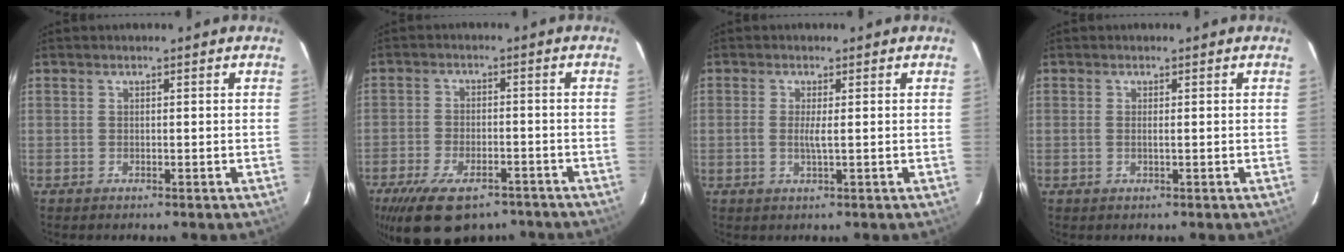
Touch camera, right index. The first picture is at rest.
{"total": 15.9, "force": [-11.1, 7.0, 8.9], "torque": [-0.192, -0.024, -0.174]}
{"total": 1.9, "force": [-0.1, -0.1, 1.9], "torque": [-0.037, -0.003, -0.004]}
{"total": 0.7, "force": [-0.1, -0.1, 0.7], "torque": [-0.013, 0.000, -0.003]}